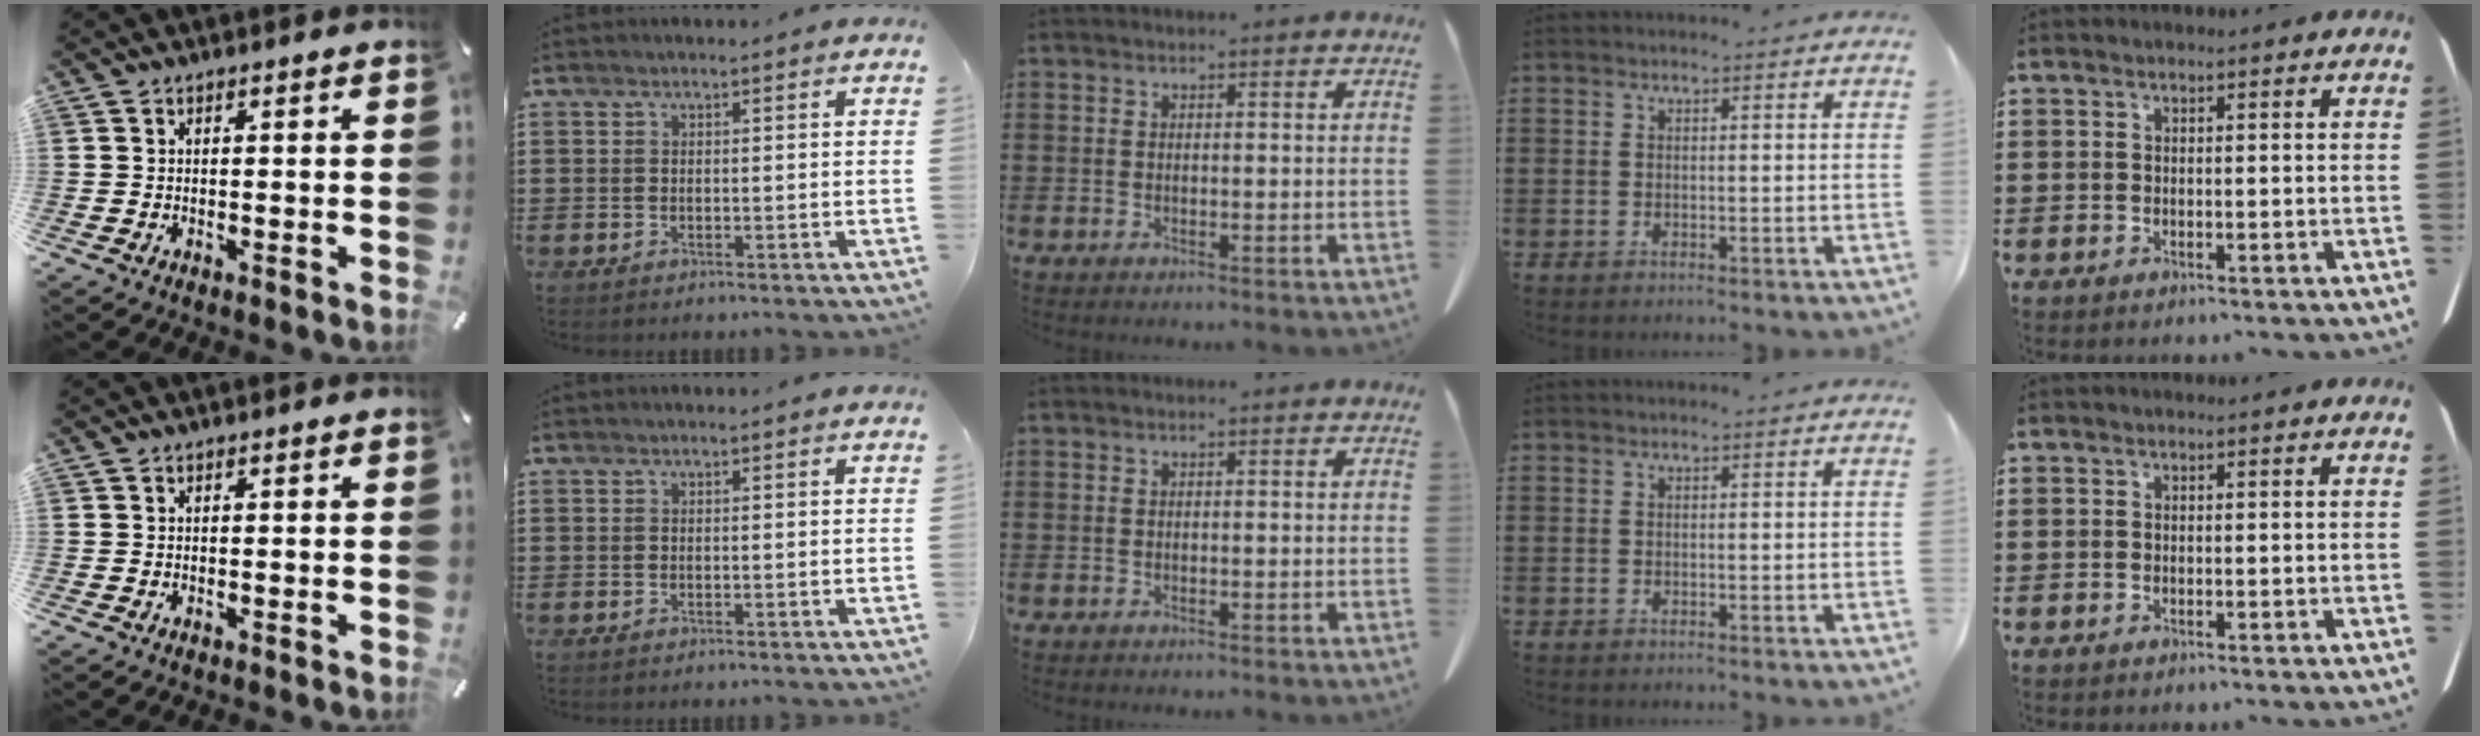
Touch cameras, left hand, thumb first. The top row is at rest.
{}